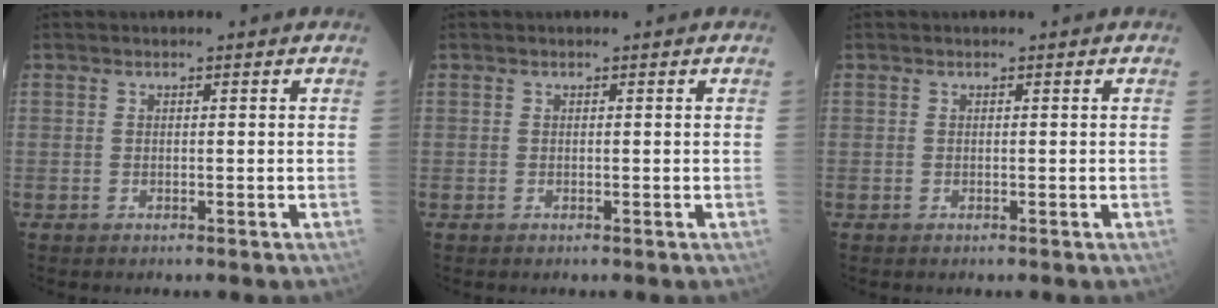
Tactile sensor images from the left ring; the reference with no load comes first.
{"total": 0.0}
{"total": 0.0}